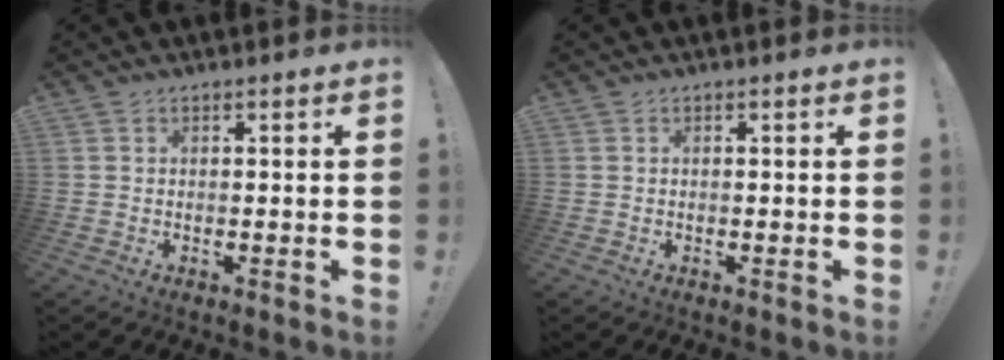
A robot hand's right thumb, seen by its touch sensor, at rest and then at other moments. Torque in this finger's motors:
{"motor_torque": [0.00, 0.00, 0.00, 0.00, 0.01]}